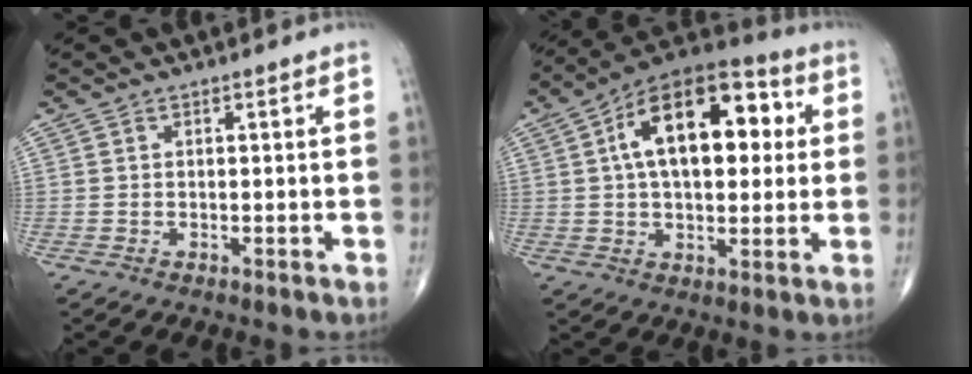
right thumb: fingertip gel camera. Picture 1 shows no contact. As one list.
[{"total": 20.5, "force": [4.4, 11.0, 16.8], "torque": [-0.231, 0.022, 0.058]}]